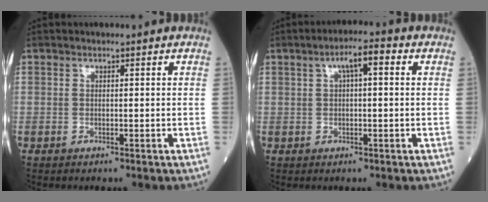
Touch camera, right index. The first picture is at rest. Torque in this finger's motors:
{"motor_torque": [0.47, 0.18, 0.09, 0.06]}